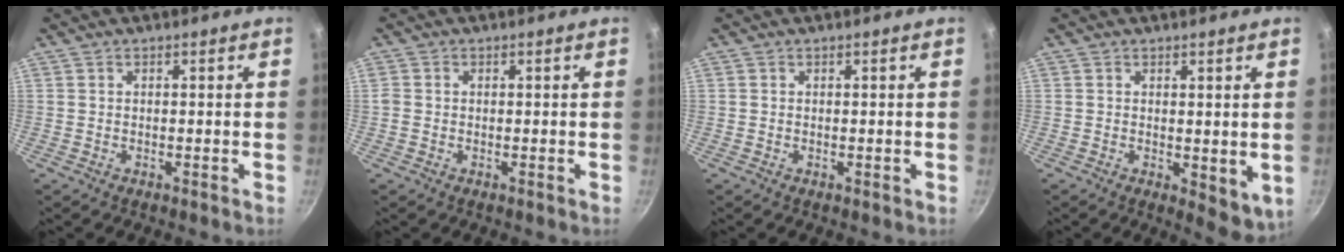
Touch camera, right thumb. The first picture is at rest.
{"total": 1.5, "force": [-0.2, 1.3, 0.7], "torque": [-0.013, 0.003, -0.006]}
{"total": 0.0}
{"total": 5.3, "force": [0.2, 2.6, 4.6], "torque": [-0.057, -0.013, 0.007]}